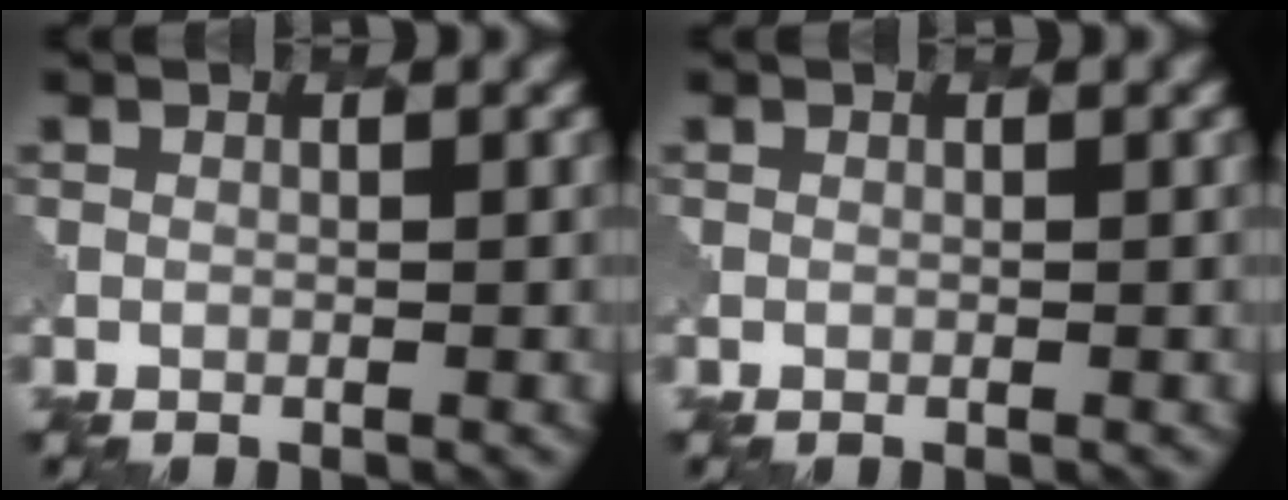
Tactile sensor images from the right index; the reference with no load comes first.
{"total": 0.0}